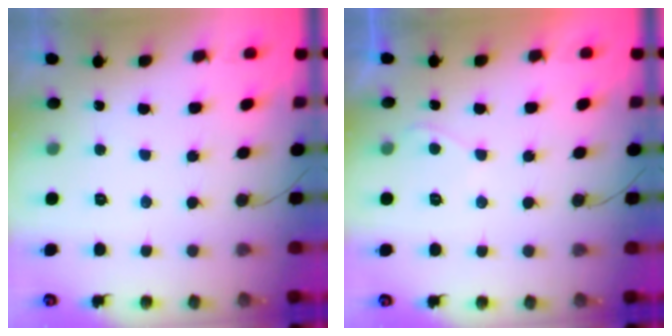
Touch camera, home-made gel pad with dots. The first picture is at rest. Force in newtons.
{"total": 1.4, "press": 1.2, "slide": 0.6}